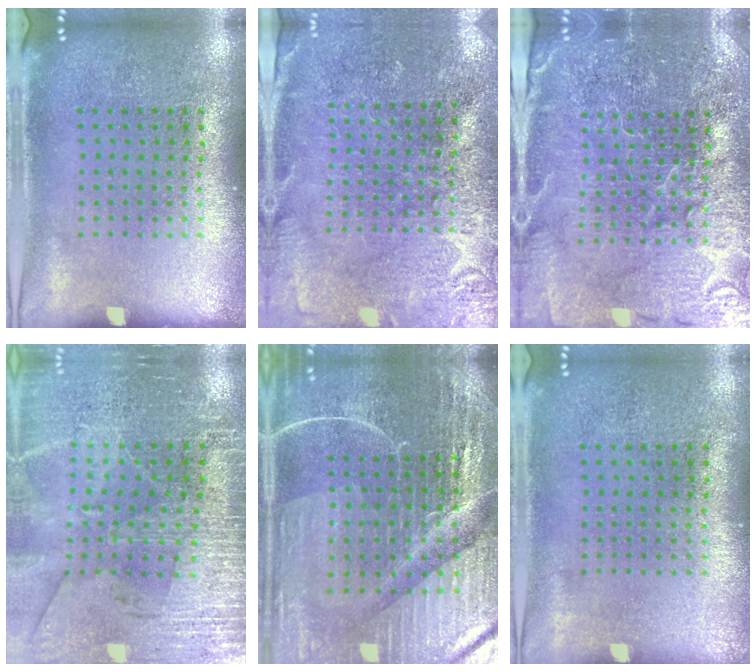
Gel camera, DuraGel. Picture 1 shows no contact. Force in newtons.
{"total": 2.7, "press": 2.7, "slide": 0.2}
{"total": 4.2, "press": 3.9, "slide": 1.3}
{"total": 3.1, "press": 3.0, "slide": 0.5}
{"total": 5.7, "press": 5.3, "slide": 2.1}
{"total": 0.0}